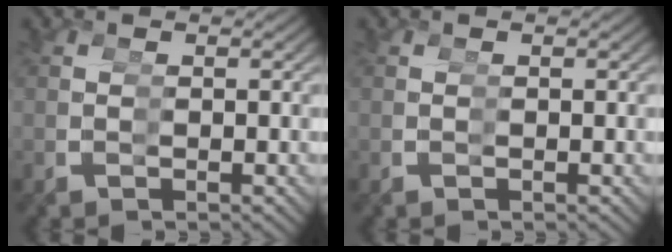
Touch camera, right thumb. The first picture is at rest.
{"total": 0.0}